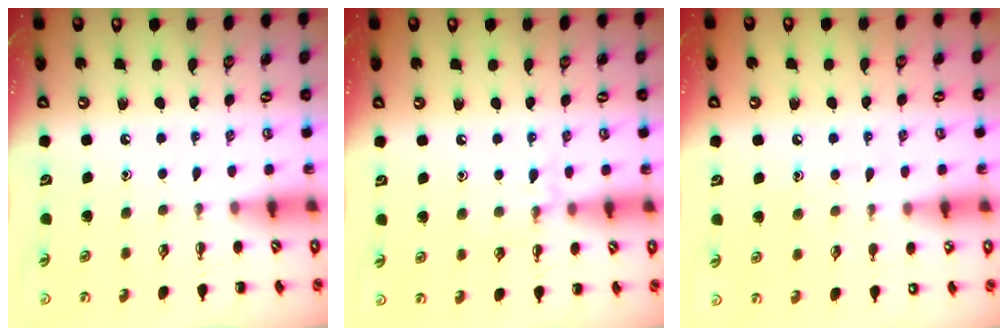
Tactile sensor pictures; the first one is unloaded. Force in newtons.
{"total": 4.9, "press": 4.7, "slide": 1.5}
{"total": 7.9, "press": 7.7, "slide": 2.0}